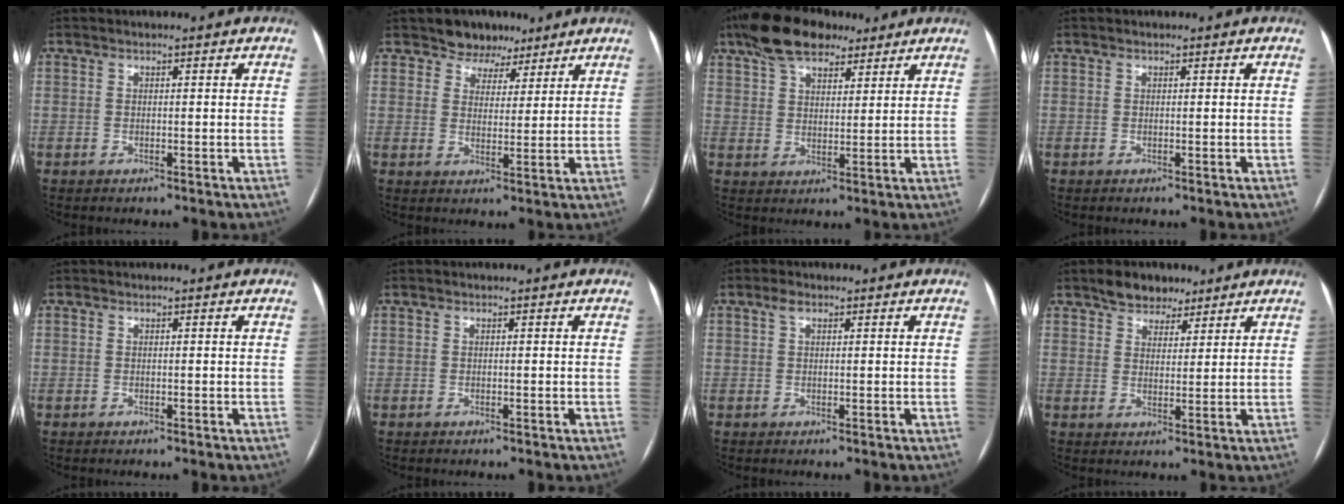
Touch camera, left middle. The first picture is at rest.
{"total": 5.4, "force": [4.1, 3.5, 0.4], "torque": [0.002, 0.004, 0.062]}
{"total": 11.0, "force": [8.0, 4.7, 5.8], "torque": [-0.109, 0.030, 0.141]}
{"total": 0.0}
{"total": 0.0}
{"total": 0.0}
{"total": 1.4, "force": [0.8, 0.7, 0.9], "torque": [-0.021, 0.011, 0.015]}
{"total": 5.5, "force": [4.3, 3.1, 1.6], "torque": [-0.024, 0.007, 0.073]}